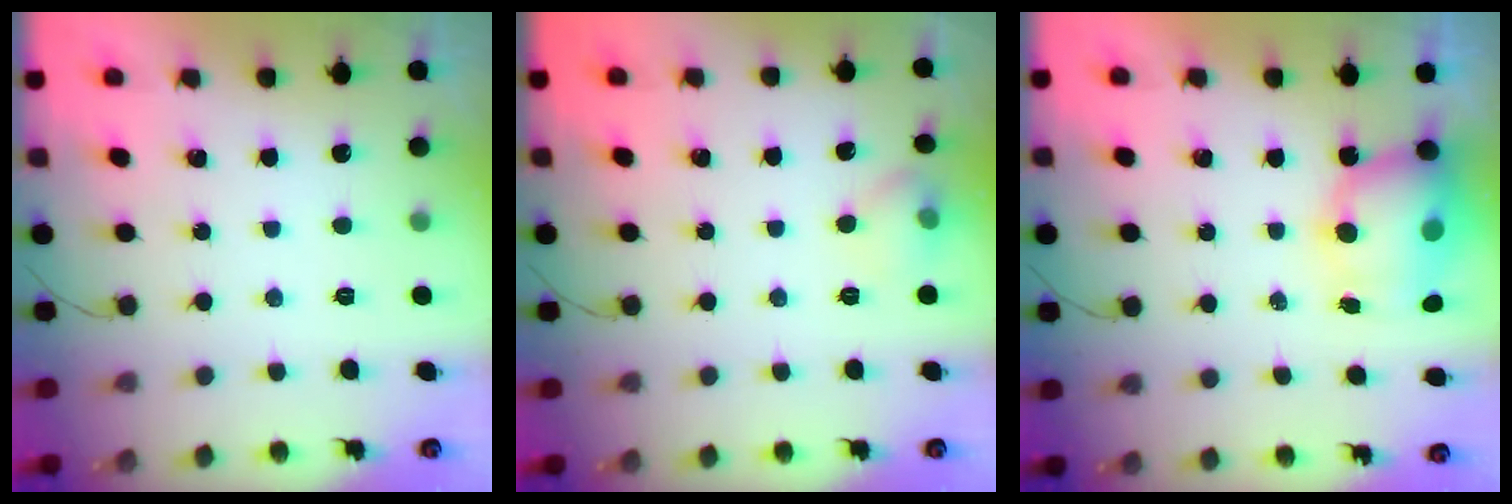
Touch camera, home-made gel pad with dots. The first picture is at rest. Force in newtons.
{"total": 9.5, "press": 6.2, "slide": 7.2}
{"total": 10.2, "press": 10.1, "slide": 1.7}